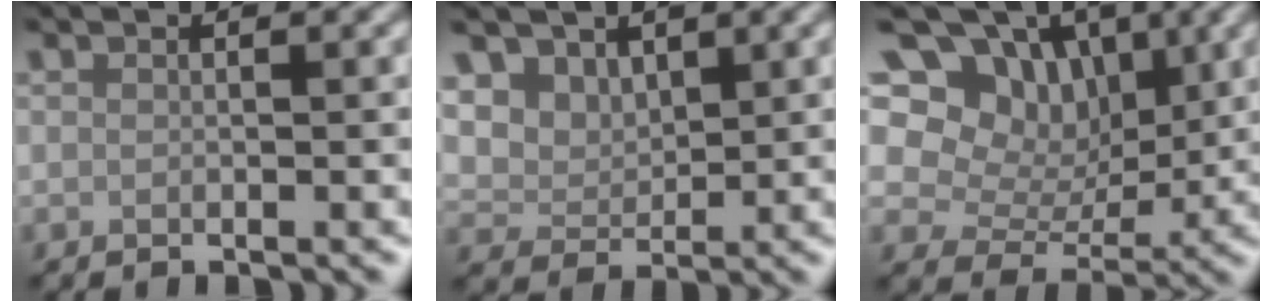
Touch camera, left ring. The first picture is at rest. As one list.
[{"total": 4.7, "force": [2.7, 3.2, 2.0], "torque": [-0.059, -0.011, 0.057]}, {"total": 11.8, "force": [6.0, 8.0, 6.2], "torque": [-0.105, 0.030, 0.076]}]